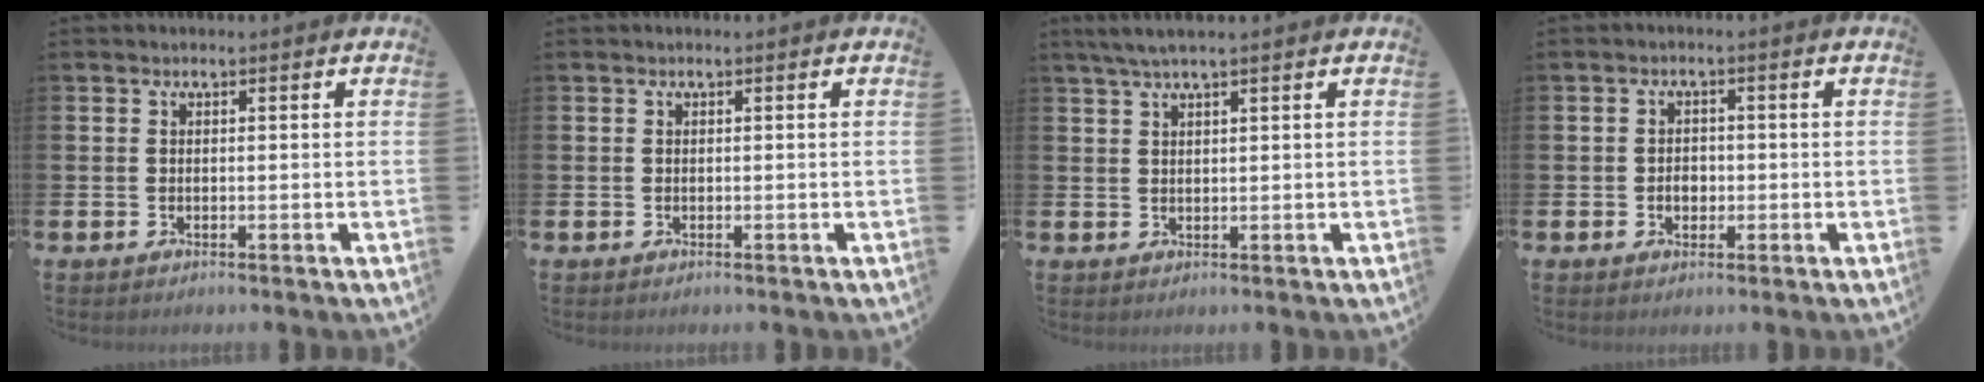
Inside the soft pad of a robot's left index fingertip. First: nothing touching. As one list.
[{"total": 0.0}, {"total": 2.6, "force": [2.0, 0.1, 1.6], "torque": [-0.042, 0.005, 0.037]}, {"total": 2.2, "force": [-0.5, 1.7, 1.3], "torque": [-0.009, 0.000, -0.015]}]